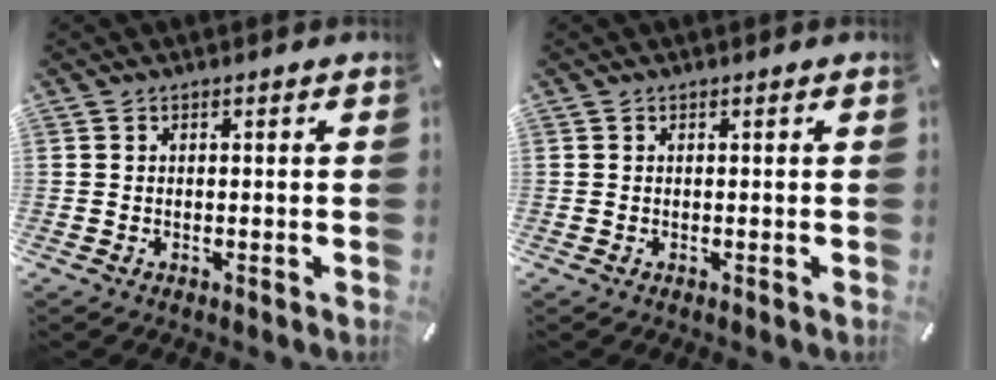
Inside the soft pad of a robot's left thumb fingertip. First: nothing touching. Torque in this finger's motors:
{"motor_torque": [0.00, 0.00, 0.00, -0.09, 0.00]}